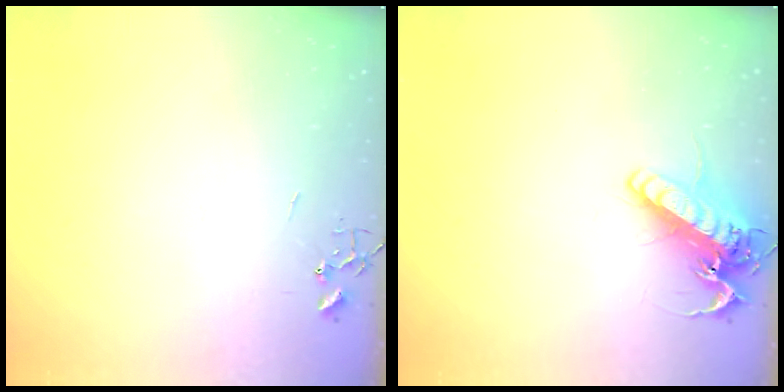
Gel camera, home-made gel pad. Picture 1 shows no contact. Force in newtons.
{"total": 15.7, "press": 15.5, "slide": 2.4}